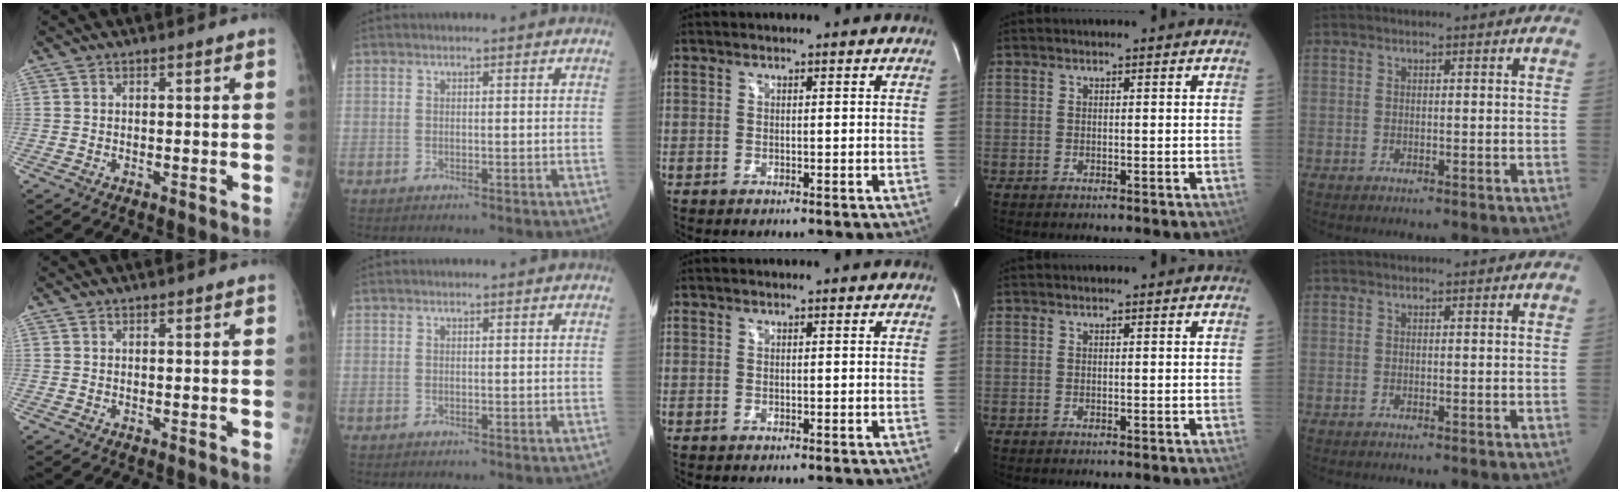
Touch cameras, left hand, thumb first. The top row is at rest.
{}